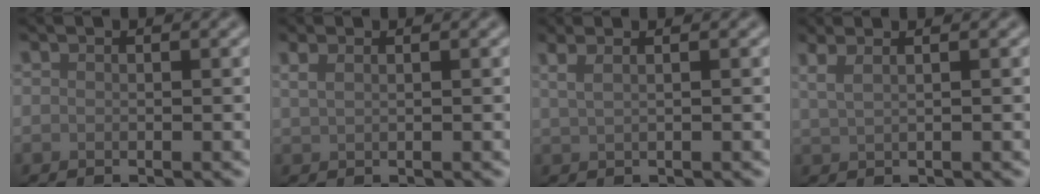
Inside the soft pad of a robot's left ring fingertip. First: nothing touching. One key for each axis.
{"total": 1.3, "fx": 0.9, "fy": 0.5, "fz": 0.8, "tx": -0.017, "ty": -0.001, "tz": 0.017}
{"total": 3.3, "fx": 1.8, "fy": 1.6, "fz": 2.2, "tx": -0.026, "ty": 0.012, "tz": 0.004}
{"total": 3.7, "fx": 2.2, "fy": 1.8, "fz": 2.4, "tx": -0.027, "ty": 0.017, "tz": 0.012}